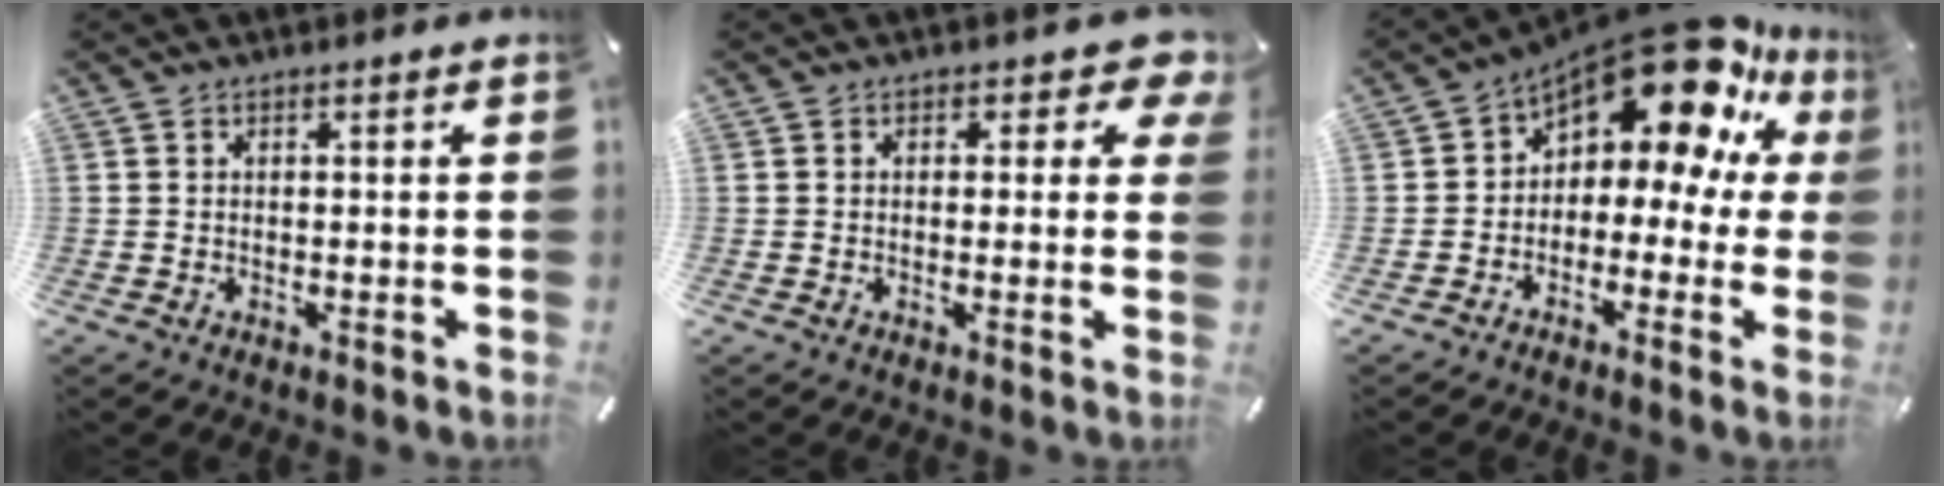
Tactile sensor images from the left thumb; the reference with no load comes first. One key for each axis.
{"total": 5.7, "fx": 2.3, "fy": 3.4, "fz": 3.9, "tx": -0.034, "ty": -0.011, "tz": 0.033}
{"total": 17.9, "fx": 11.0, "fy": 8.8, "fz": 11.0, "tx": -0.167, "ty": -0.088, "tz": 0.188}